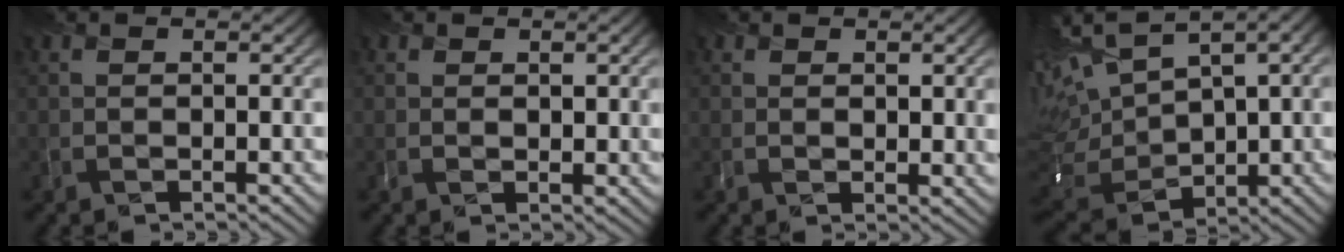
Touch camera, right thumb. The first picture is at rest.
{"total": 1.3, "force": [0.6, 1.0, 0.7], "torque": [-0.010, -0.004, 0.017]}
{"total": 1.9, "force": [0.7, 1.2, 1.4], "torque": [-0.021, -0.005, 0.020]}
{"total": 13.1, "force": [3.9, 6.7, 10.5], "torque": [-0.264, 0.002, 0.095]}